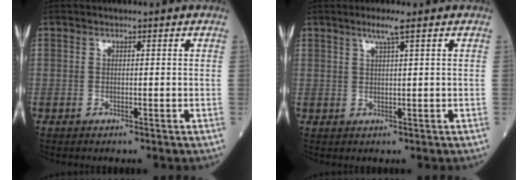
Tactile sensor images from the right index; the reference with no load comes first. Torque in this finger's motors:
{"motor_torque": [0.35, 0.28, 0.20, 0.05]}